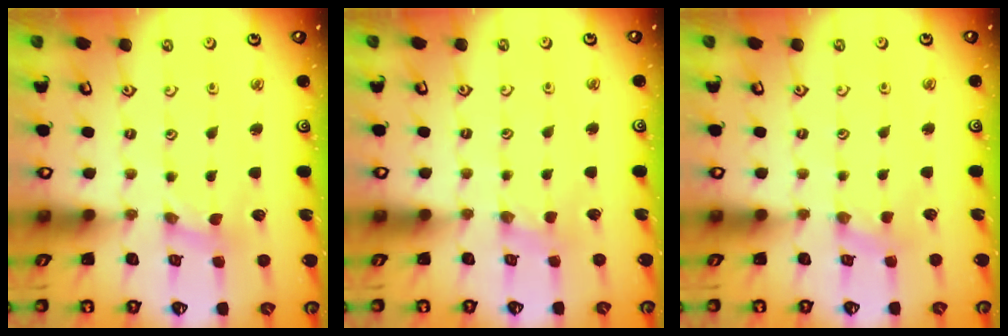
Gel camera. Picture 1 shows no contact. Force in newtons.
{"total": 1.3, "press": 1.3, "slide": 0.1}
{"total": 1.9, "press": 1.8, "slide": 0.3}